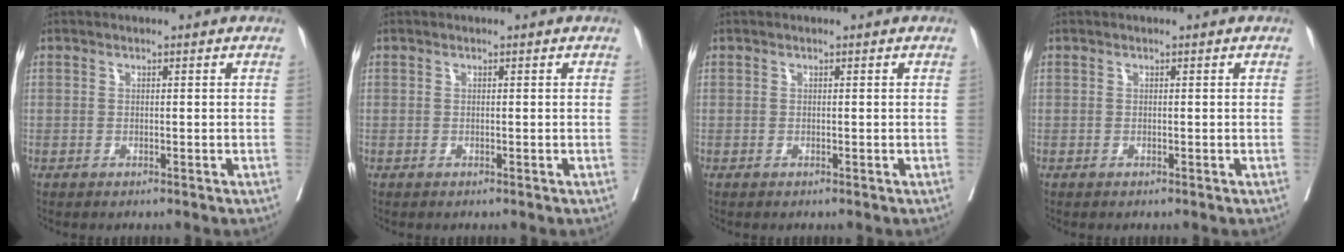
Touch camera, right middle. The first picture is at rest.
{"total": 0.0}
{"total": 0.0}
{"total": 0.0}